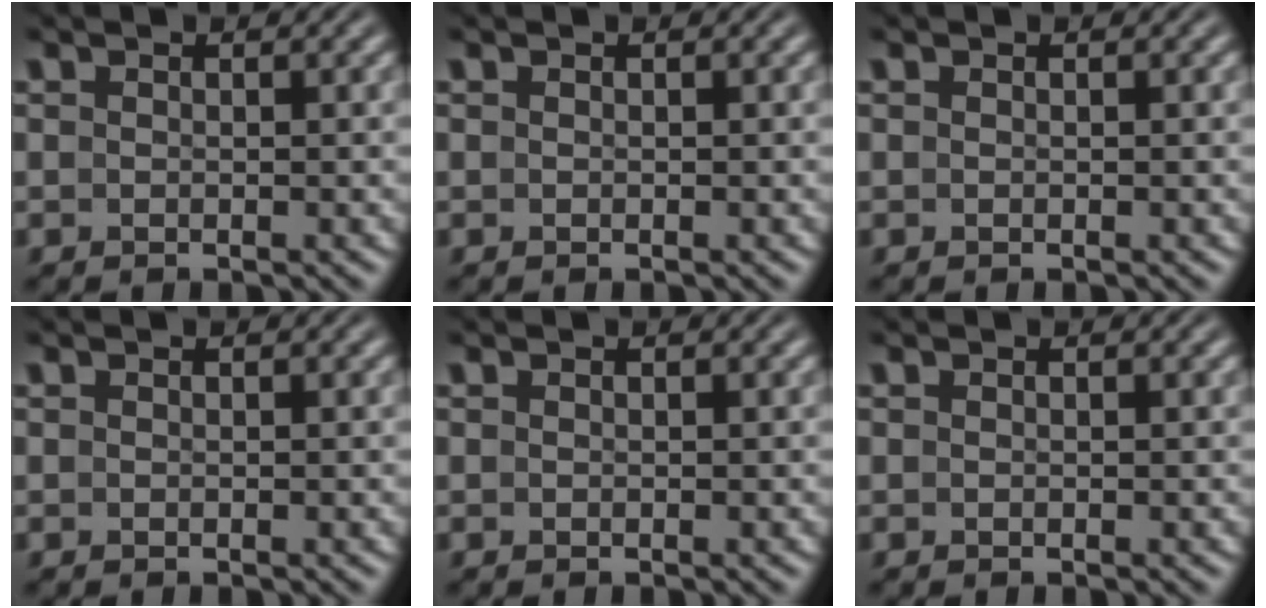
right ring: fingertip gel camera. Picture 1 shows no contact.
{"total": 0.0}
{"total": 0.0}
{"total": 0.0}
{"total": 0.0}
{"total": 0.0}